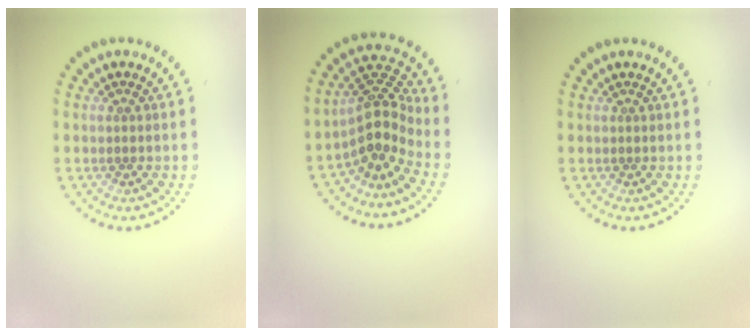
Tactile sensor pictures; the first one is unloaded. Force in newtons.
{"total": 4.3, "press": 3.1, "slide": 3.0}
{"total": 0.0}